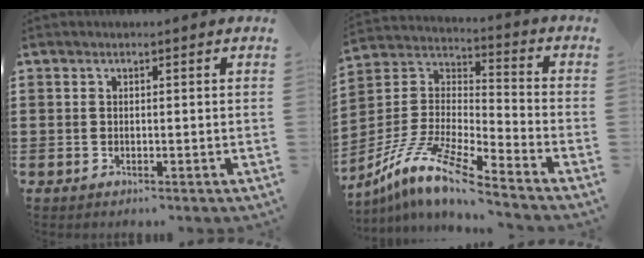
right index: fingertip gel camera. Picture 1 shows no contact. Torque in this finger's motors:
{"motor_torque": [2.14, 0.00, -0.82, -0.21]}